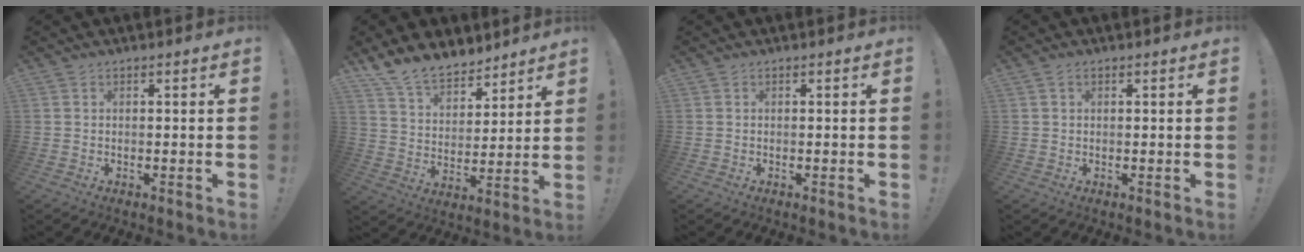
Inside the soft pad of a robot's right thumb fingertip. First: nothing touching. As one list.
[{"total": 12.5, "force": [10.7, 5.8, 3.0], "torque": [-0.070, -0.083, 0.207]}, {"total": 0.0}, {"total": 0.9, "force": [0.4, 0.5, 0.5], "torque": [-0.013, 0.003, 0.008]}]